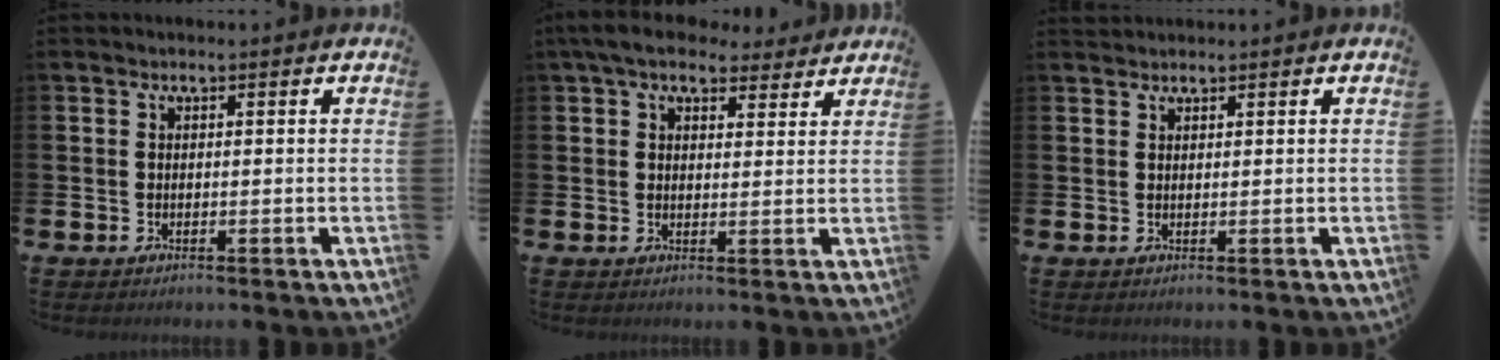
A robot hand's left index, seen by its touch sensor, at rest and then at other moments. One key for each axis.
{"total": 6.4, "fx": 5.5, "fy": 2.4, "fz": 2.1, "tx": -0.045, "ty": -0.020, "tz": 0.099}
{"total": 1.2, "fx": 1.2, "fy": 0.3, "fz": -0.1, "tx": 0.014, "ty": -0.003, "tz": 0.020}